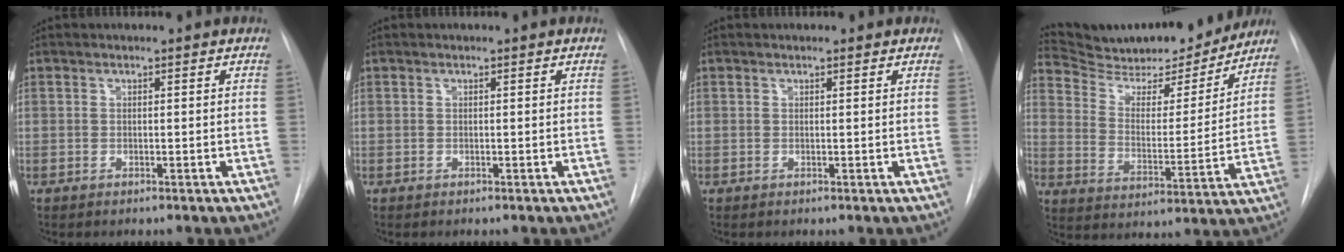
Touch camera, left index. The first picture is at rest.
{"total": 0.0}
{"total": 0.8, "force": [0.6, 0.4, 0.2], "torque": [-0.008, 0.001, 0.006]}
{"total": 18.3, "force": [17.3, 3.2, 5.0], "torque": [-0.080, -0.016, 0.262]}